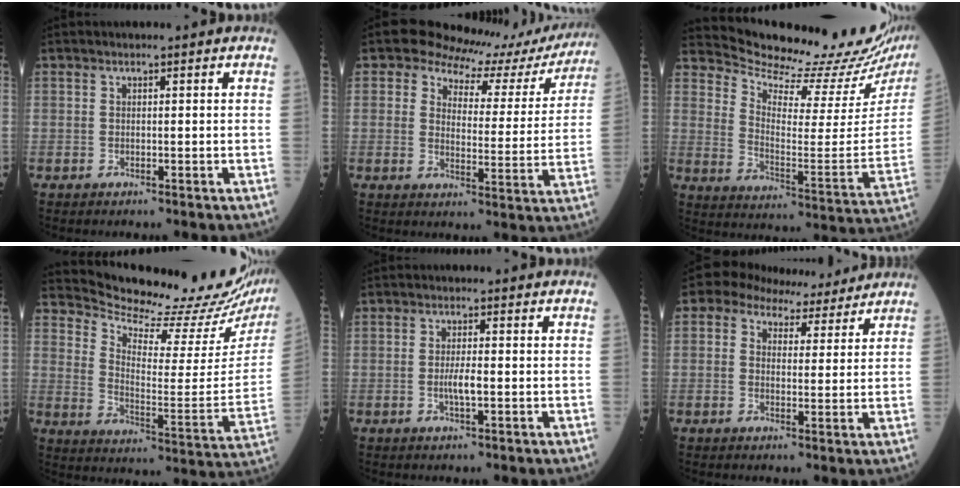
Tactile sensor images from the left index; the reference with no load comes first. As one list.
[{"total": 13.6, "force": [12.4, 4.9, 2.7], "torque": [-0.020, -0.024, 0.130]}, {"total": 20.9, "force": [20.0, 1.4, 5.9], "torque": [-0.105, -0.104, 0.260]}, {"total": 21.6, "force": [20.6, 1.5, 6.4], "torque": [-0.112, -0.101, 0.269]}, {"total": 2.6, "force": [-0.5, 0.4, 2.5], "torque": [-0.053, -0.001, -0.011]}, {"total": 7.5, "force": [6.0, 3.9, 2.2], "torque": [-0.036, 0.027, 0.081]}]